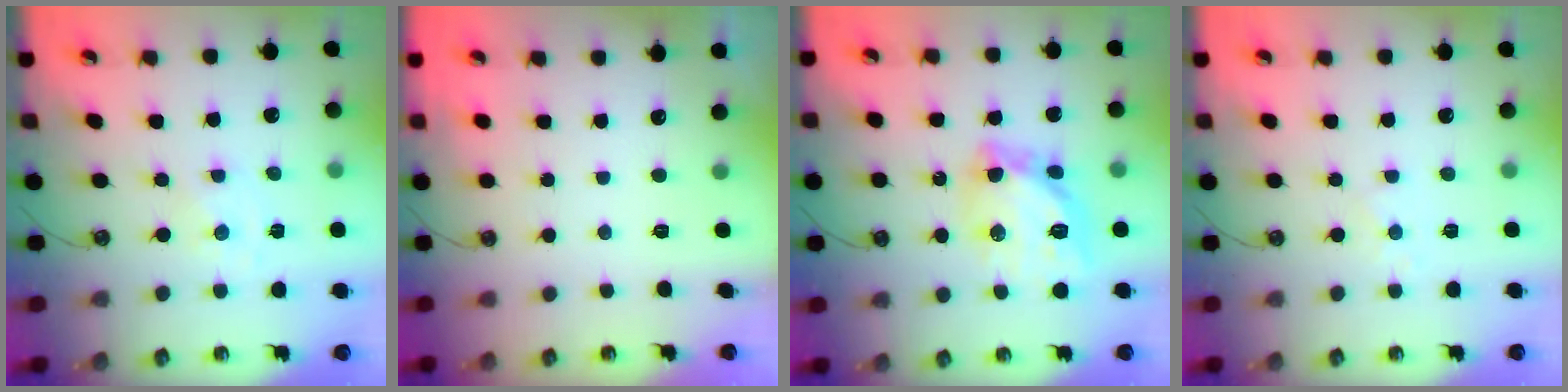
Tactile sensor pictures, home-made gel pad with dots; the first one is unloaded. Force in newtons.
{"total": 0.0}
{"total": 15.7, "press": 15.6, "slide": 1.3}
{"total": 4.6, "press": 4.6, "slide": 0.6}